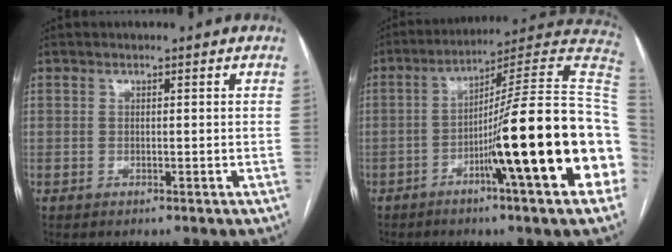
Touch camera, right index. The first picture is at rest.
{"total": 23.7, "force": [-5.6, -0.4, 23.0], "torque": [-0.247, 0.011, -0.095]}